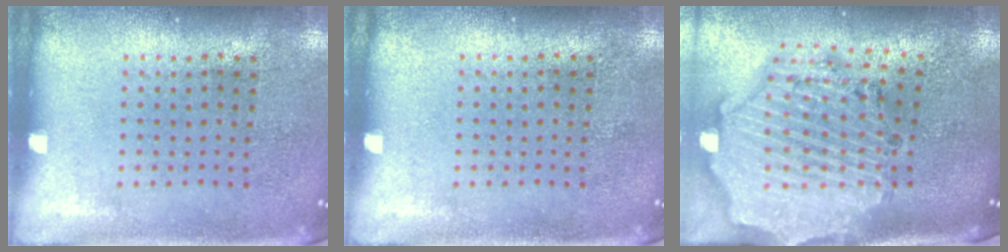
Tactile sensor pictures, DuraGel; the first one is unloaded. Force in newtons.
{"total": 0.0}
{"total": 2.9, "press": 2.6, "slide": 1.2}